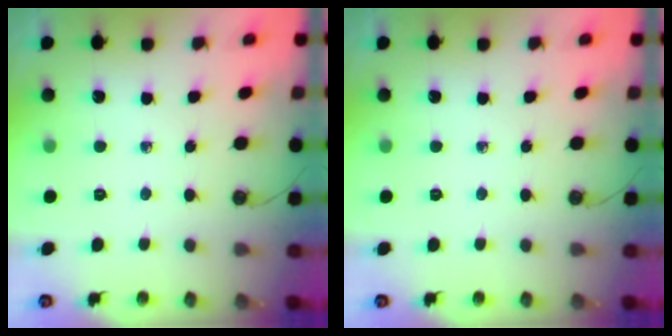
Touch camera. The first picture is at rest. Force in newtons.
{"total": 0.0}